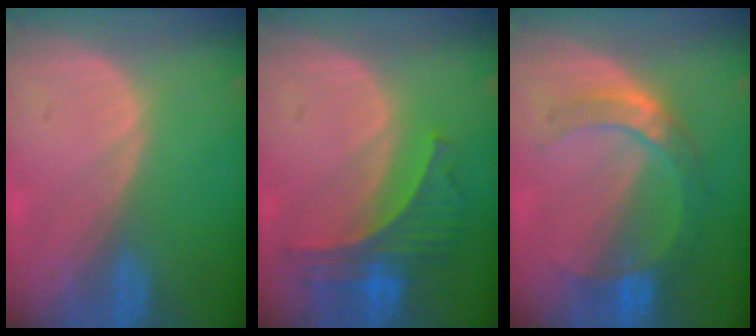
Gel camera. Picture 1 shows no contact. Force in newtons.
{"total": 6.9, "press": 6.3, "slide": 2.9}
{"total": 7.1, "press": 6.5, "slide": 2.9}